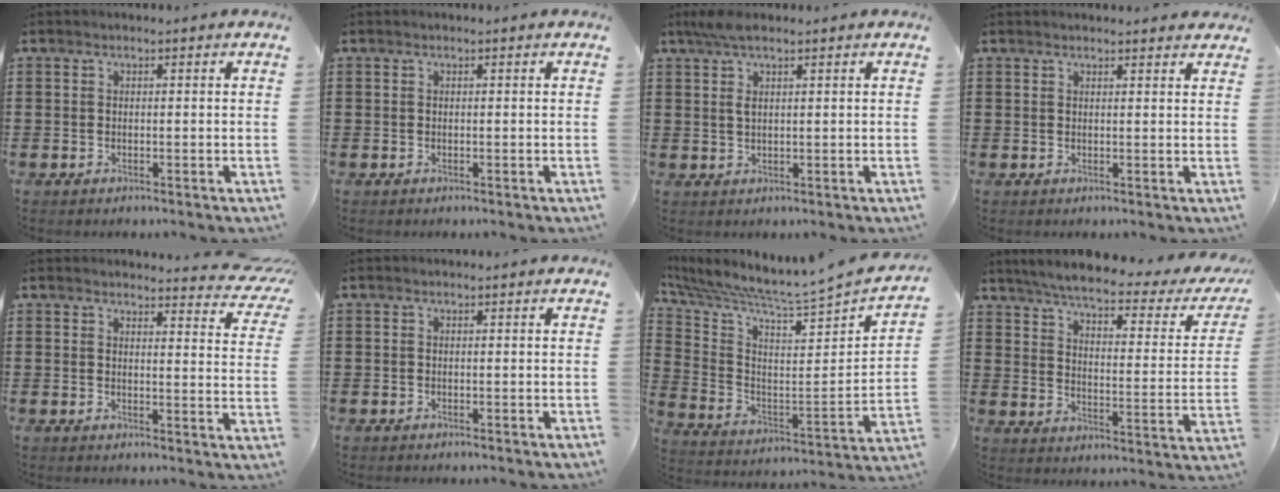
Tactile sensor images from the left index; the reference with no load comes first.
{"total": 0.0}
{"total": 3.4, "force": [1.8, 1.0, 2.8], "torque": [-0.059, 0.007, 0.031]}
{"total": 1.3, "force": [1.3, 0.2, 0.2], "torque": [-0.007, 0.002, 0.025]}
{"total": 3.8, "force": [3.6, 0.6, 1.1], "torque": [-0.022, -0.020, 0.063]}
{"total": 0.0}
{"total": 5.3, "force": [4.8, -0.9, 2.1], "torque": [-0.069, -0.068, 0.066]}
{"total": 5.2, "force": [4.2, -0.2, 3.0], "torque": [-0.079, -0.030, 0.065]}